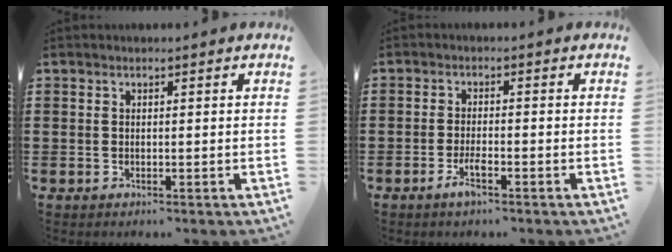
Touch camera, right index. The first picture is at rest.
{"total": 3.0, "force": [-1.8, 0.5, 2.4], "torque": [-0.055, -0.003, -0.036]}